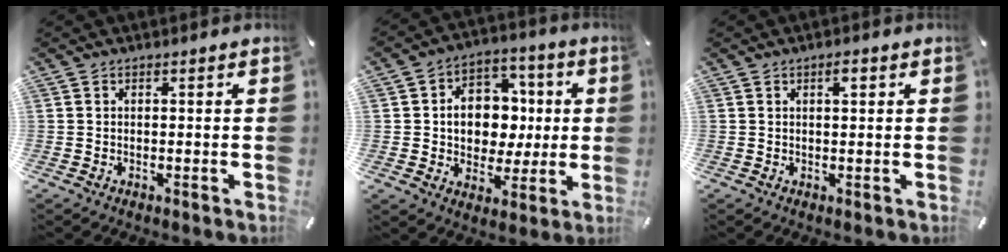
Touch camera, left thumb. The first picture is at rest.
{"total": 10.9, "force": [-0.1, 9.8, 4.8], "torque": [-0.070, 0.010, 0.006]}
{"total": 1.9, "force": [0.7, 0.7, 1.6], "torque": [-0.025, 0.001, 0.009]}